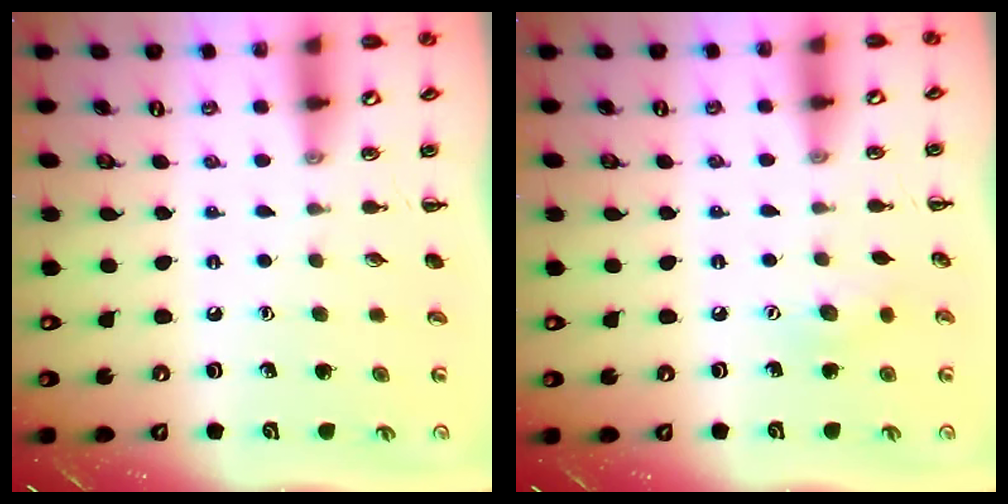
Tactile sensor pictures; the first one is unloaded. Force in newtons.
{"total": 6.1, "press": 6.0, "slide": 1.5}